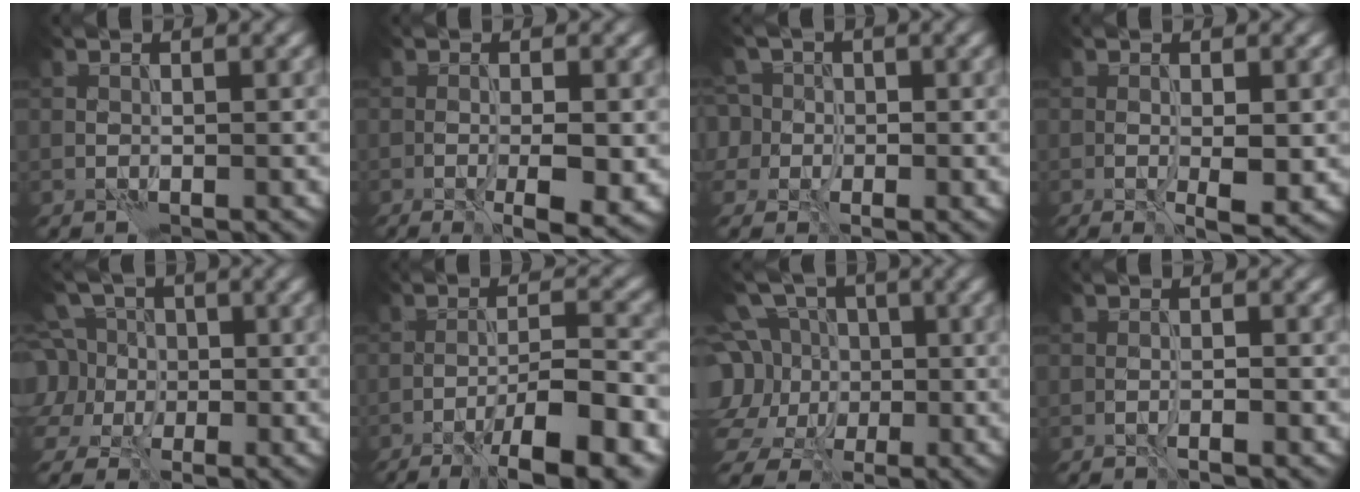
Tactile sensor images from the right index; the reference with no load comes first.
{"total": 4.6, "force": [-1.2, 1.0, 4.3], "torque": [-0.070, -0.010, -0.013]}
{"total": 6.1, "force": [0.7, 5.4, 2.8], "torque": [-0.043, 0.030, -0.035]}
{"total": 3.1, "force": [-0.4, 0.9, 2.9], "torque": [-0.051, -0.011, -0.002]}
{"total": 7.7, "force": [0.4, 6.5, 4.0], "torque": [-0.085, 0.035, -0.037]}
{"total": 9.4, "force": [-5.6, 1.9, 7.3], "torque": [-0.106, 0.009, -0.085]}
{"total": 14.0, "force": [0.6, 12.4, 6.5], "torque": [-0.172, 0.022, -0.018]}
{"total": 1.3, "force": [-0.7, 0.2, 1.0], "torque": [-0.018, 0.001, -0.013]}